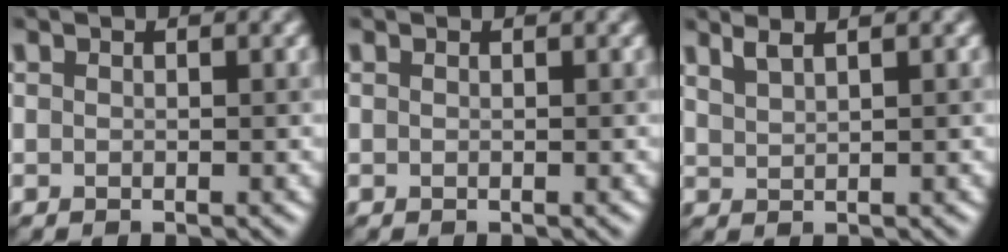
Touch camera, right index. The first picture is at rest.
{"total": 0.0}
{"total": 2.2, "force": [1.7, 0.6, 1.3], "torque": [-0.014, 0.010, 0.026]}